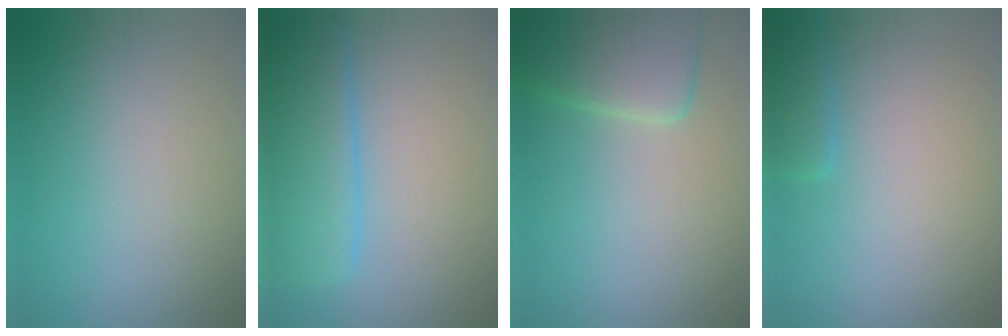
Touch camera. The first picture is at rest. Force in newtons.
{"total": 6.6, "press": 6.6, "slide": 0.4}
{"total": 5.0, "press": 4.9, "slide": 0.4}
{"total": 1.9, "press": 1.9, "slide": 0.1}